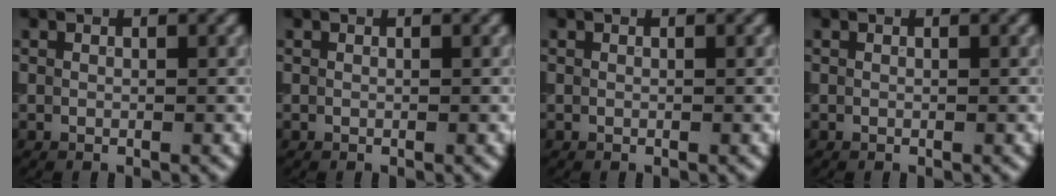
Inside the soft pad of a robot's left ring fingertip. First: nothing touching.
{"total": 0.0}
{"total": 0.0}
{"total": 0.0}